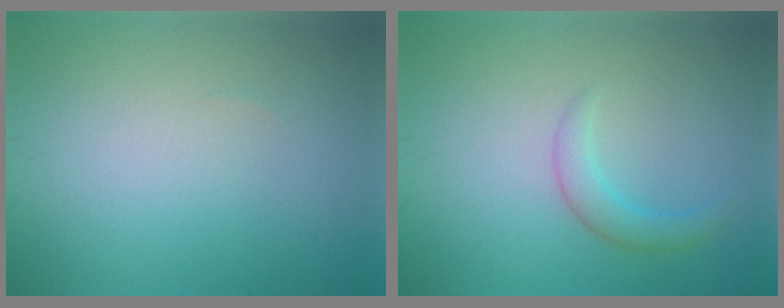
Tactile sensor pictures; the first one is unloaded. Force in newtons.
{"total": 2.0, "press": 2.0, "slide": 0.1}